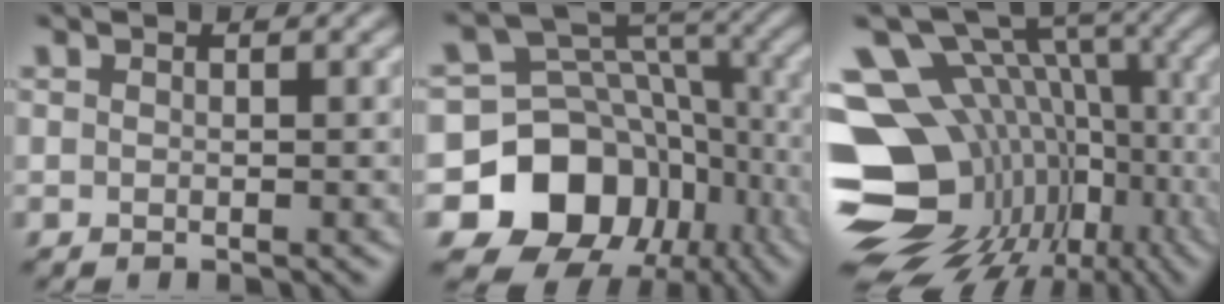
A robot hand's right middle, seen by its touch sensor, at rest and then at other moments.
{"total": 11.3, "force": [-5.0, 9.1, 4.4], "torque": [-0.082, -0.001, -0.101]}
{"total": 18.1, "force": [-3.6, 14.1, 10.7], "torque": [-0.192, -0.006, -0.019]}